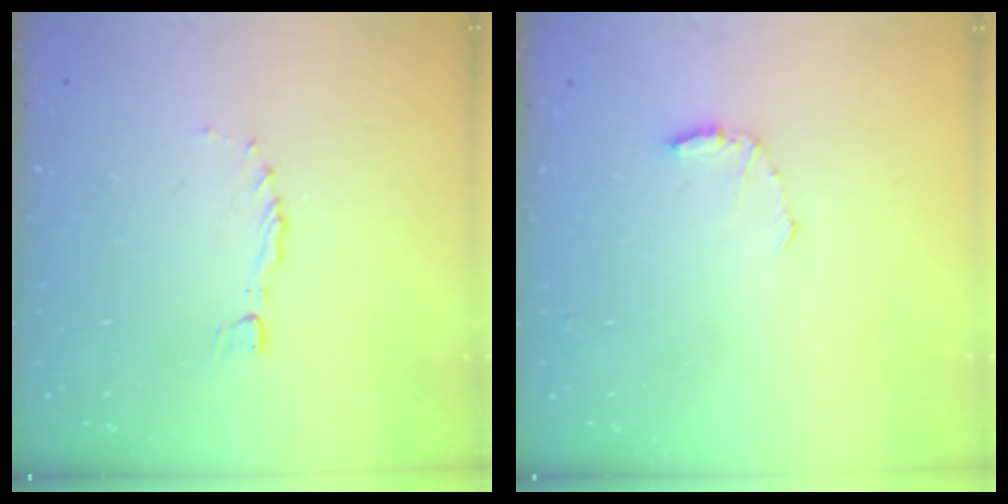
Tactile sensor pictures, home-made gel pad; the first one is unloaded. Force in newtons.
{"total": 6.3, "press": 6.2, "slide": 0.5}